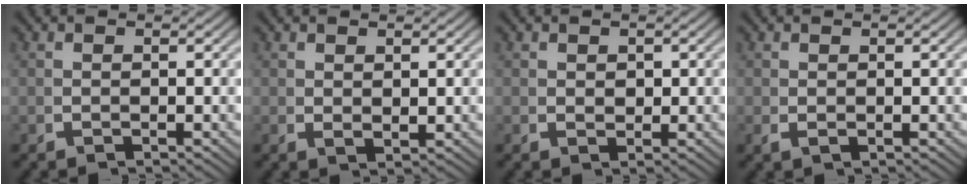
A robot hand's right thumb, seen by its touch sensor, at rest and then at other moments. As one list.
[{"total": 1.2, "force": [0.9, 0.4, 0.6], "torque": [-0.010, -0.001, 0.026]}, {"total": 1.4, "force": [0.7, 1.1, 0.7], "torque": [-0.014, -0.008, 0.020]}, {"total": 0.7, "force": [0.2, 0.4, 0.6], "torque": [-0.018, -0.003, 0.009]}]